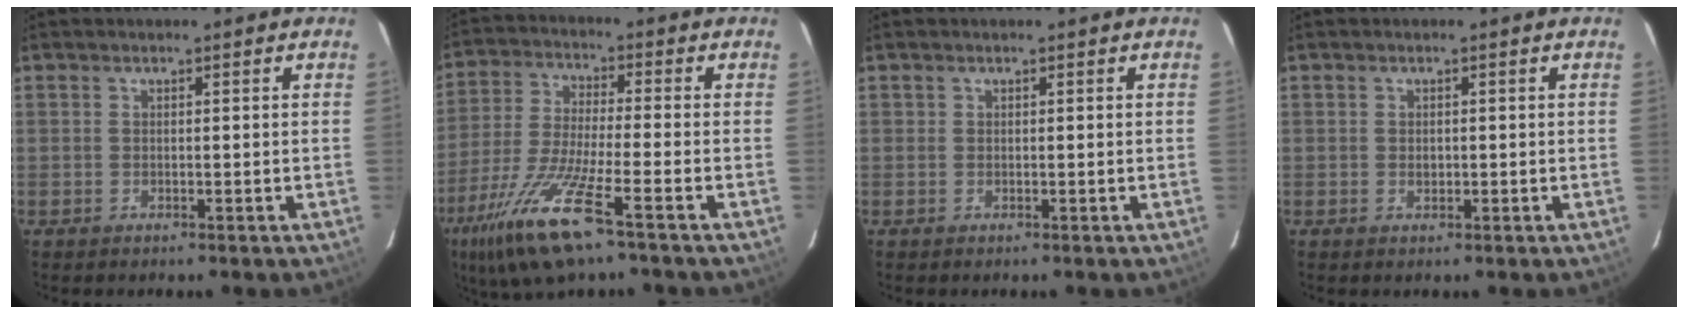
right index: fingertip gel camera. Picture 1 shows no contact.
{"total": 14.5, "force": [-8.5, 2.0, 11.5], "torque": [-0.248, -0.035, -0.167]}
{"total": 0.0}
{"total": 1.0, "force": [-0.1, 0.8, 0.6], "torque": [-0.008, 0.003, 0.000]}